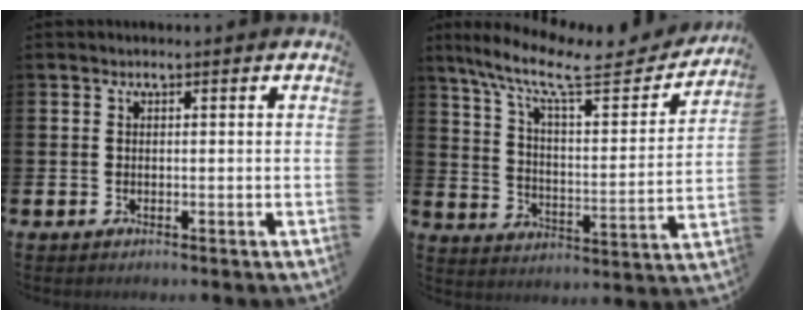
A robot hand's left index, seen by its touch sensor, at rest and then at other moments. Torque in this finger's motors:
{"motor_torque": [0.81, -1.32, 0.56, 0.19]}